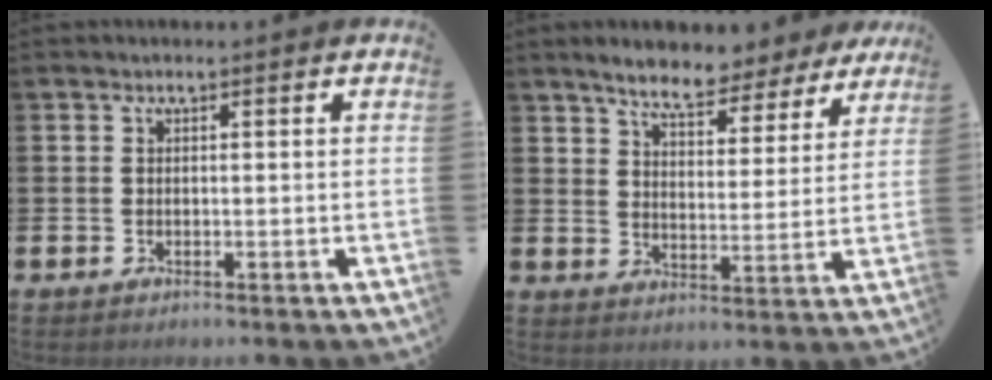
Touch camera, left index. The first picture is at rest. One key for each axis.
{"total": 7.1, "fx": 6.6, "fy": 1.5, "fz": 2.0, "tx": -0.053, "ty": -0.037, "tz": 0.115}